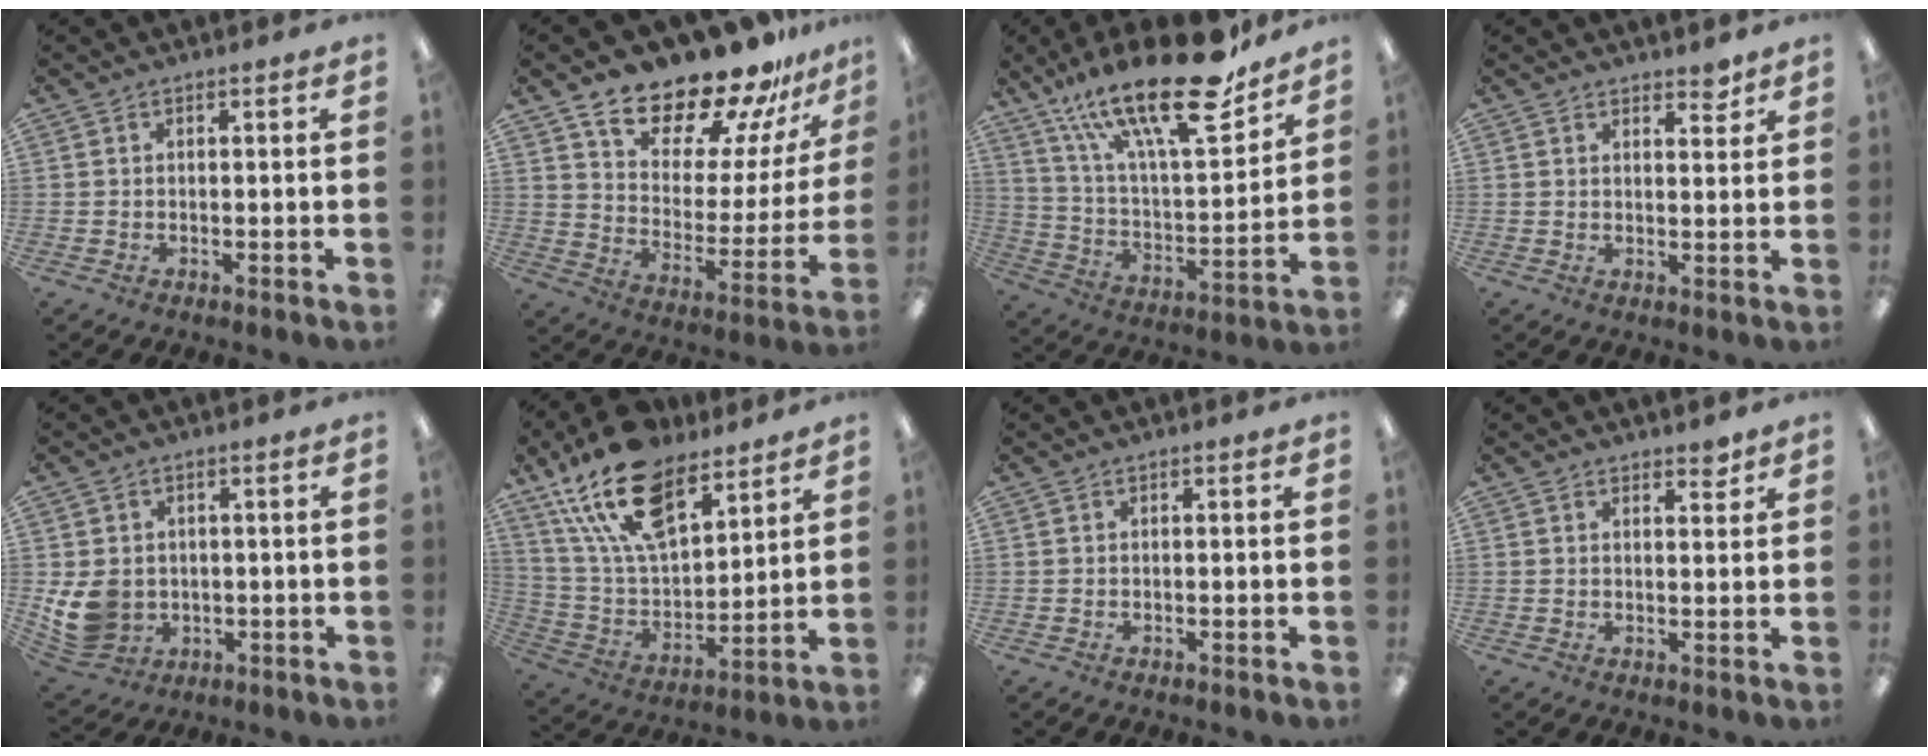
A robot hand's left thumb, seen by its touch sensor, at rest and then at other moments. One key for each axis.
{"total": 20.5, "fx": 17.8, "fy": 6.9, "fz": 7.3, "tx": -0.116, "ty": -0.144, "tz": 0.303}
{"total": 26.8, "fx": 18.3, "fy": 7.7, "fz": 18.0, "tx": -0.308, "ty": -0.112, "tz": 0.305}
{"total": 3.0, "fx": 2.7, "fy": 1.2, "fz": 0.8, "tx": 0.006, "ty": -0.017, "tz": 0.045}
{"total": 9.0, "fx": -0.2, "fy": 7.8, "fz": 4.3, "tx": -0.107, "ty": 0.006, "tz": 0.001}
{"total": 21.0, "fx": 13.9, "fy": 10.4, "fz": 11.9, "tx": -0.224, "ty": -0.066, "tz": 0.254}
{"total": 0.0}
{"total": 2.7, "fx": 2.3, "fy": 1.0, "fz": 0.8, "tx": 0.007, "ty": -0.015, "tz": 0.038}